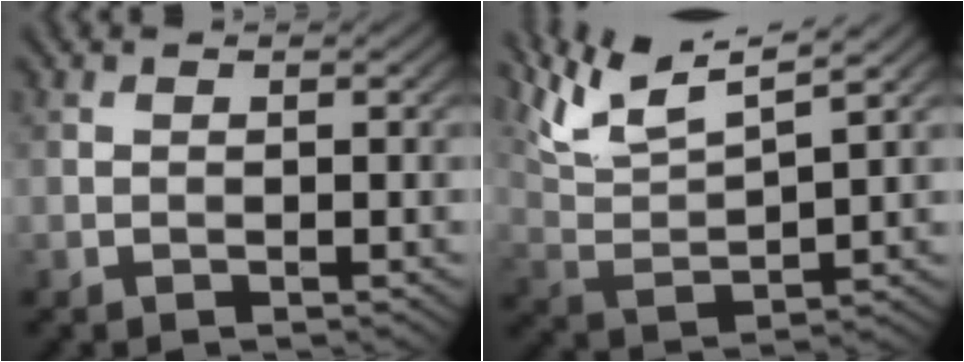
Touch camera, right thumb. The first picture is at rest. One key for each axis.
{"total": 10.7, "fx": 8.0, "fy": 2.2, "fz": 6.8, "tx": -0.156, "ty": 0.020, "tz": 0.153}